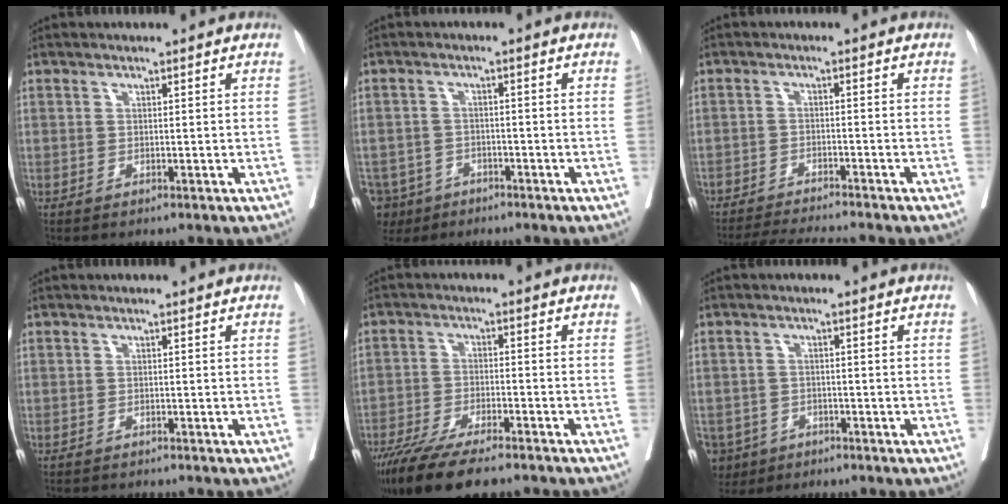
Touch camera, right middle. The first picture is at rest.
{"total": 8.6, "force": [-5.4, 6.5, 1.7], "torque": [-0.057, -0.004, -0.089]}
{"total": 9.0, "force": [-8.4, 0.0, 3.3], "torque": [-0.040, -0.012, -0.134]}
{"total": 2.8, "force": [-2.6, 0.5, 0.8], "torque": [-0.014, -0.007, -0.036]}
{"total": 13.7, "force": [-11.0, 2.5, 7.8], "torque": [-0.135, -0.032, -0.180]}
{"total": 6.5, "force": [-3.8, 5.1, 1.2], "torque": [-0.034, 0.002, -0.061]}